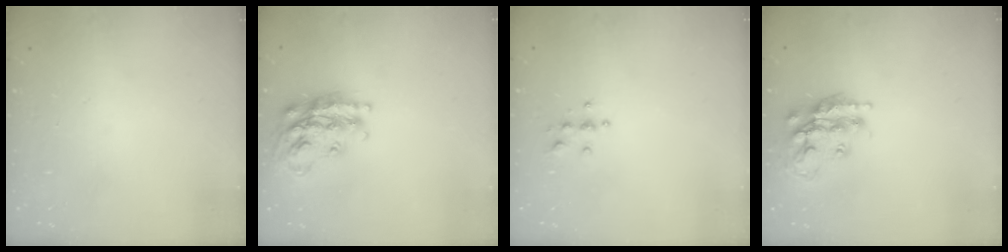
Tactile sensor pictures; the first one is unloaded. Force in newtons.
{"total": 19.4, "press": 19.4, "slide": 1.4}
{"total": 3.9, "press": 3.9, "slide": 0.4}
{"total": 16.2, "press": 16.1, "slide": 1.2}